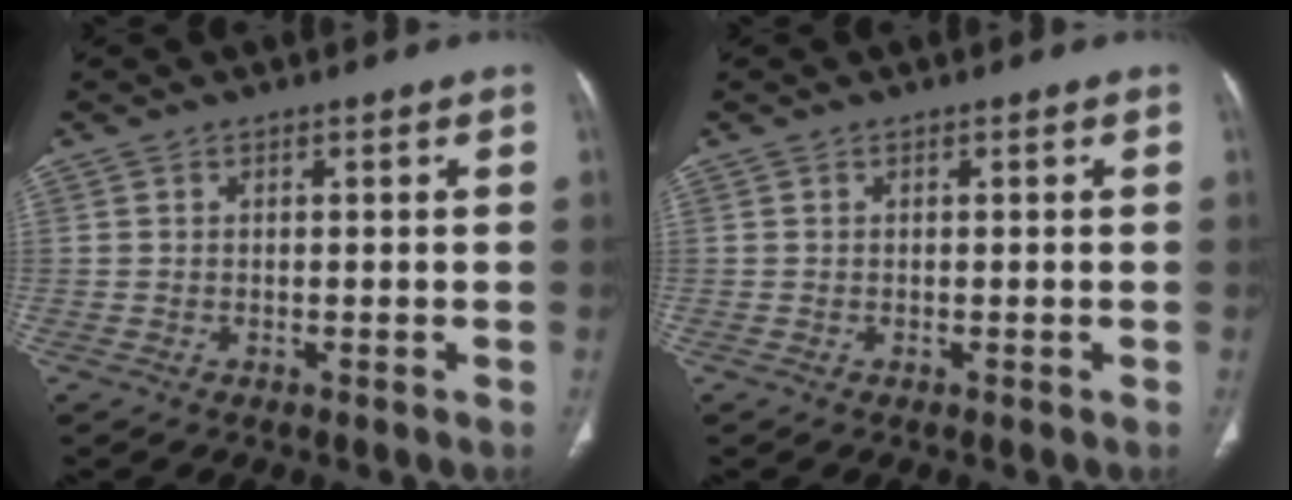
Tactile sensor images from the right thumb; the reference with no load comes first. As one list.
[{"total": 0.0}]